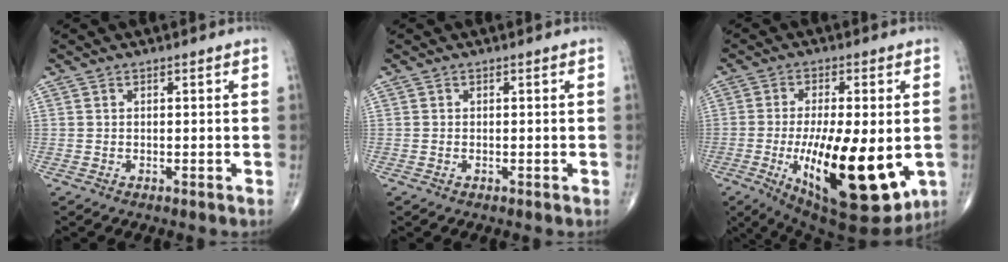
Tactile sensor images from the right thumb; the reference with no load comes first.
{"total": 0.0}
{"total": 22.4, "force": [-4.7, 8.2, 20.3], "torque": [-0.310, -0.029, -0.052]}